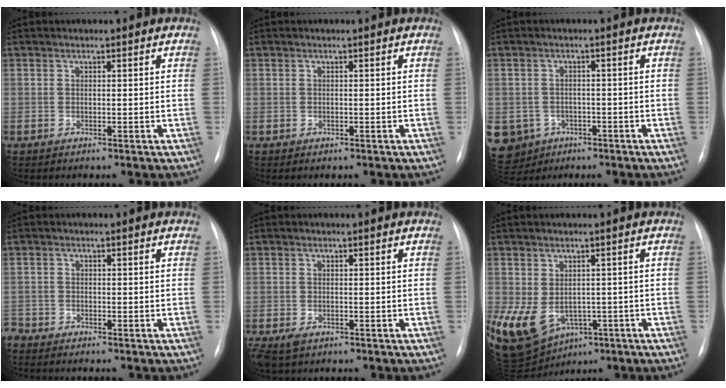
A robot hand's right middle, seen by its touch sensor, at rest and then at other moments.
{"total": 0.0}
{"total": 12.4, "force": [-5.2, 10.7, 3.4], "torque": [-0.118, 0.002, -0.062]}
{"total": 1.9, "force": [-1.9, 0.2, -0.1], "torque": [0.002, -0.009, -0.035]}
{"total": 4.0, "force": [-2.4, 2.2, 2.3], "torque": [-0.052, -0.010, -0.037]}
{"total": 13.8, "force": [-5.6, 9.7, 8.1], "torque": [-0.177, -0.009, -0.067]}